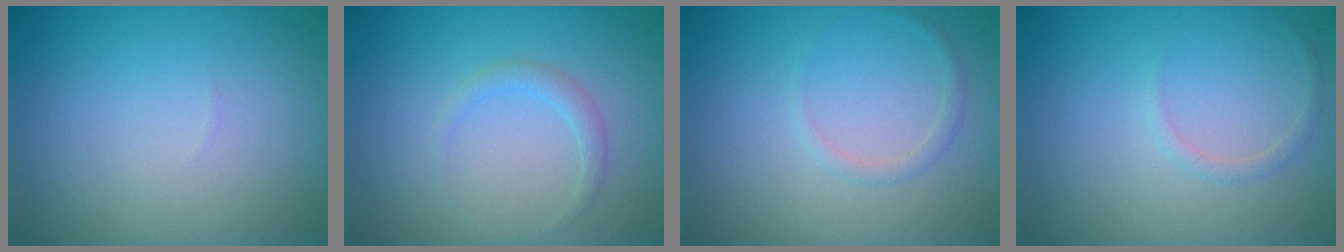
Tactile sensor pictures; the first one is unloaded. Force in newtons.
{"total": 1.1, "press": 1.1, "slide": 0.1}
{"total": 0.8, "press": 0.8, "slide": 0.0}
{"total": 0.7, "press": 0.7, "slide": 0.1}